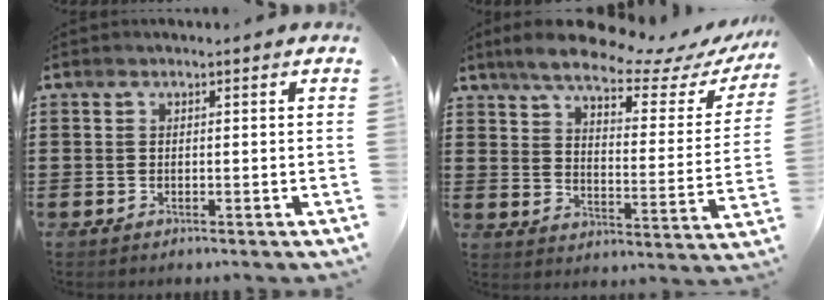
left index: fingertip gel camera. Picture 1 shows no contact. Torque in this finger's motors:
{"motor_torque": [2.14, 0.00, 0.01, -0.16]}